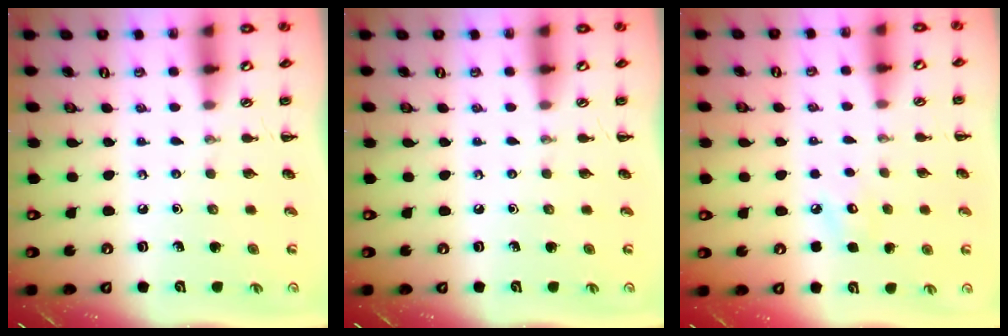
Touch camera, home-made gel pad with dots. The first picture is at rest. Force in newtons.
{"total": 0.0}
{"total": 4.8, "press": 4.6, "slide": 1.3}